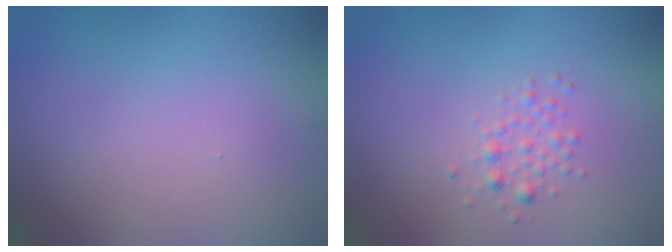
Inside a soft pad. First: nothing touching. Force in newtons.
{"total": 1.4, "press": 1.4, "slide": 0.1}